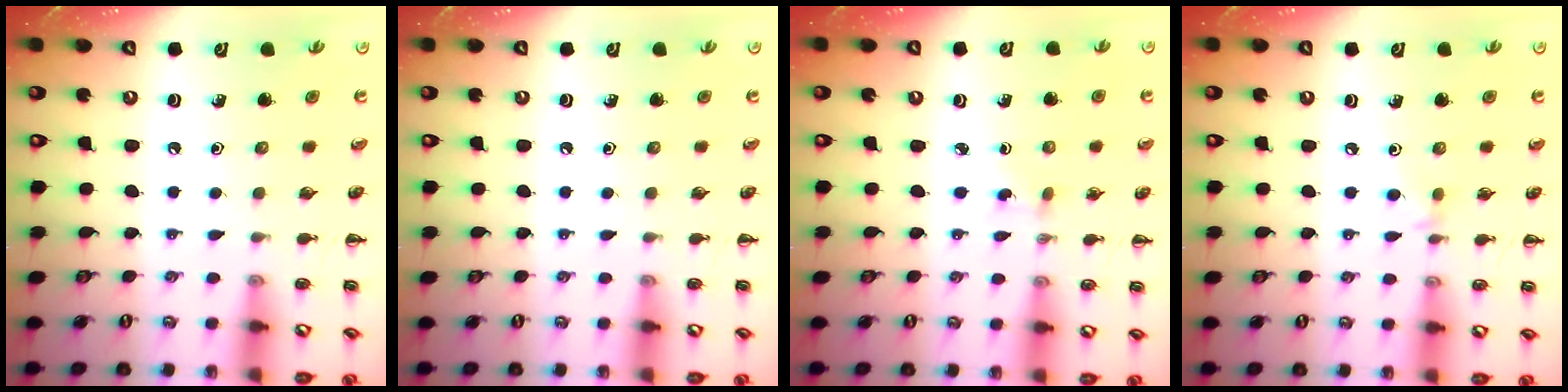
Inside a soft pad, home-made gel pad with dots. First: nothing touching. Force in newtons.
{"total": 0.0}
{"total": 2.4, "press": 2.2, "slide": 0.9}
{"total": 2.8, "press": 2.6, "slide": 1.1}